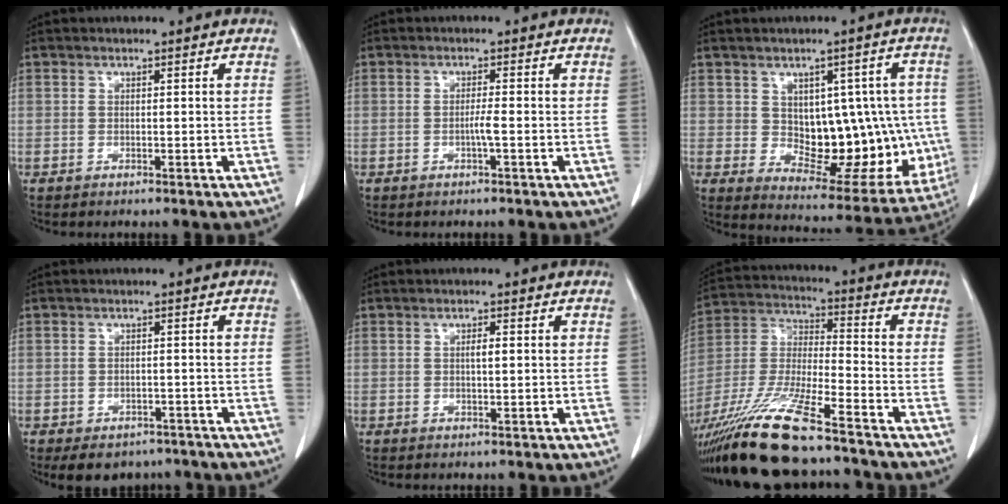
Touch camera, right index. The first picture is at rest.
{"total": 1.6, "force": [-0.6, -0.3, 1.4], "torque": [-0.028, -0.001, -0.010]}
{"total": 16.2, "force": [0.0, 8.4, 13.9], "torque": [-0.169, 0.011, 0.028]}
{"total": 7.2, "force": [-5.6, 4.2, 1.9], "torque": [-0.014, 0.010, -0.071]}
{"total": 1.4, "force": [0.2, 0.2, 1.4], "torque": [-0.025, 0.003, 0.004]}
{"total": 19.5, "force": [-15.4, 1.8, 11.9], "torque": [-0.281, -0.040, -0.286]}